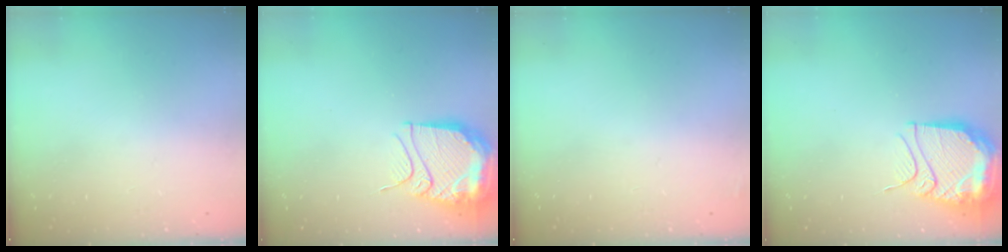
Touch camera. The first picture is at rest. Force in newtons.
{"total": 15.8, "press": 15.6, "slide": 2.5}
{"total": 2.5, "press": 2.4, "slide": 0.8}
{"total": 15.8, "press": 15.6, "slide": 2.5}